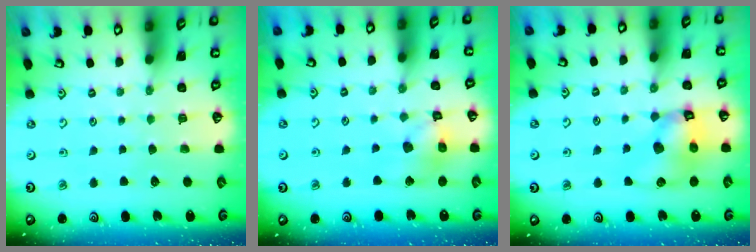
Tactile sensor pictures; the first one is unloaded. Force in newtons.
{"total": 12.5, "press": 12.4, "slide": 1.7}
{"total": 11.8, "press": 11.7, "slide": 1.6}